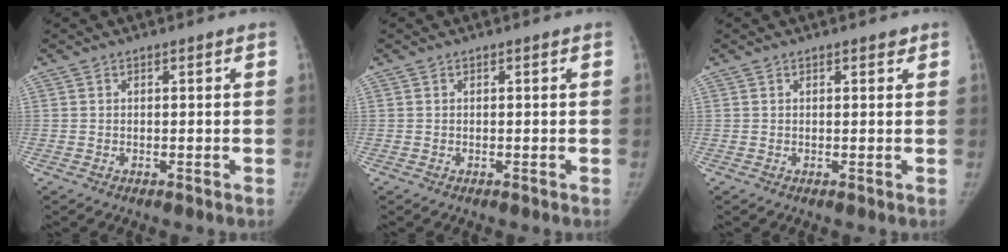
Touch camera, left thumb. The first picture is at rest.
{"total": 0.0}
{"total": 1.2, "force": [0.9, 0.5, 0.6], "torque": [-0.005, -0.004, 0.010]}